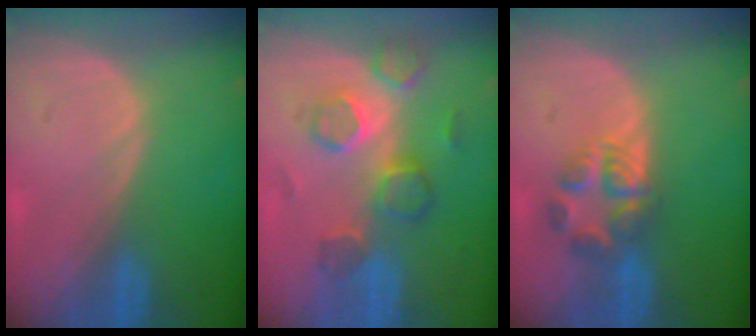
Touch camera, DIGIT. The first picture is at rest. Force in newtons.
{"total": 7.8, "press": 7.4, "slide": 2.4}
{"total": 5.6, "press": 5.5, "slide": 1.1}